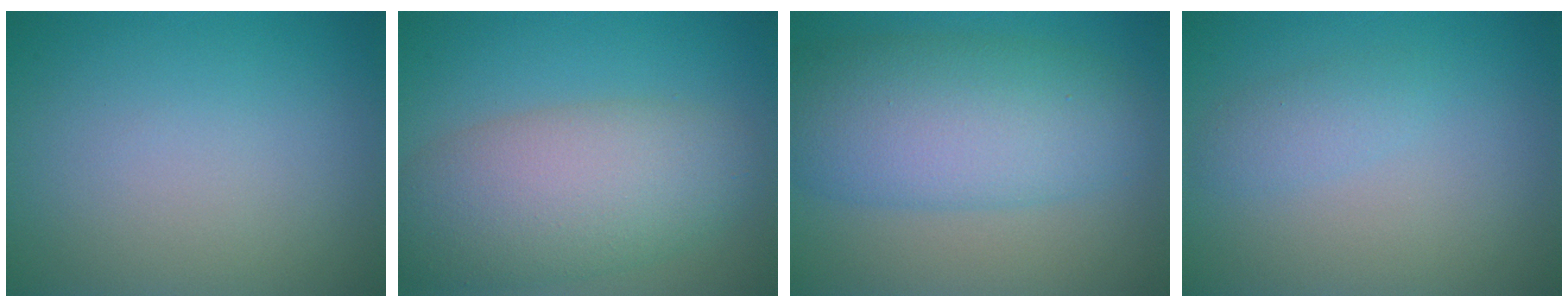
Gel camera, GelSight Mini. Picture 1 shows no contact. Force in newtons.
{"total": 7.7, "press": 7.7, "slide": 0.7}
{"total": 8.6, "press": 8.6, "slide": 0.4}
{"total": 1.5, "press": 1.5, "slide": 0.1}